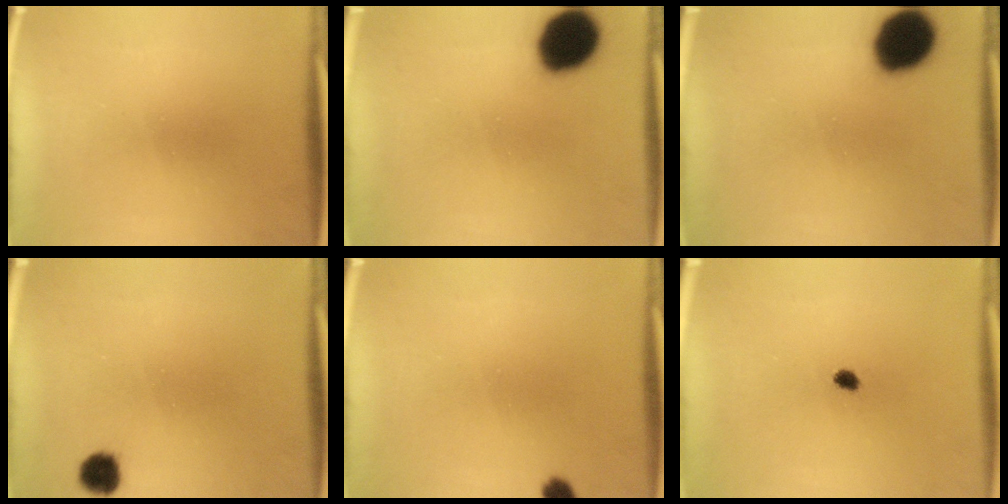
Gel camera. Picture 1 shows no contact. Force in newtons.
{"total": 13.2}
{"total": 13.2}
{"total": 3.6}
{"total": 1.9}
{"total": 1.8}